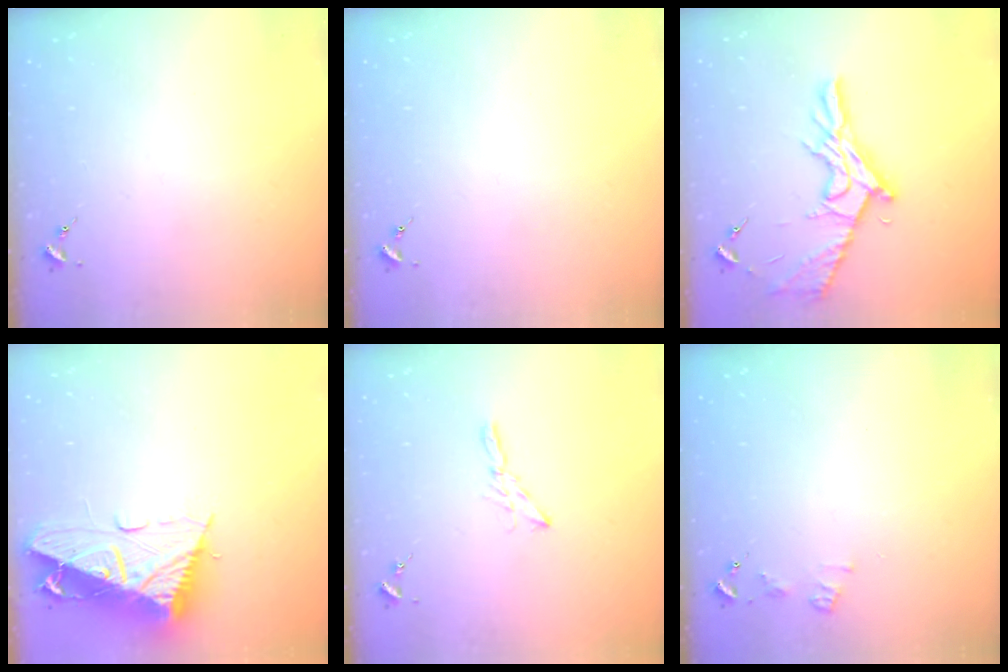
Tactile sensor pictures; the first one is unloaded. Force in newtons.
{"total": 0.0}
{"total": 13.9, "press": 13.9, "slide": 0.7}
{"total": 16.6, "press": 16.5, "slide": 1.5}
{"total": 4.7, "press": 4.7, "slide": 0.1}
{"total": 5.2, "press": 5.2, "slide": 0.7}